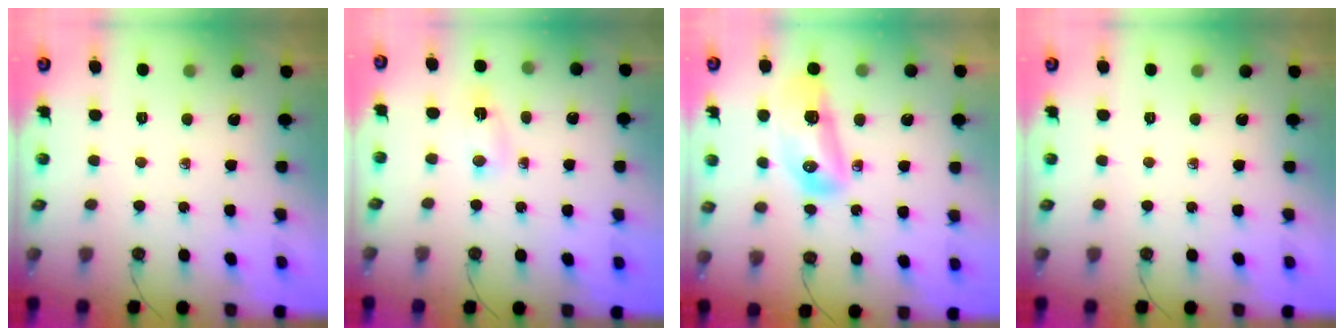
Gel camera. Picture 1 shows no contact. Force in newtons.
{"total": 2.6, "press": 2.3, "slide": 1.1}
{"total": 13.4, "press": 12.9, "slide": 3.9}
{"total": 0.0}